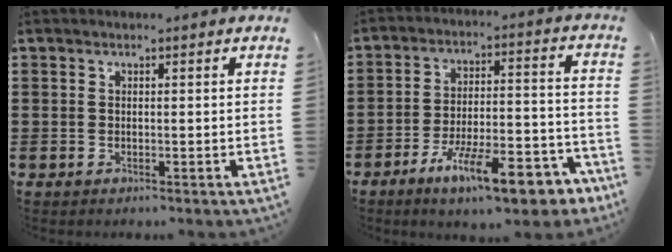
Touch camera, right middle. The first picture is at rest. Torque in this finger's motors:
{"motor_torque": [2.14, 0.00, 0.70, 0.21]}